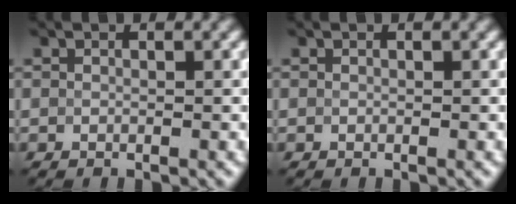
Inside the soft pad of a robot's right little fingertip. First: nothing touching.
{"total": 0.0}